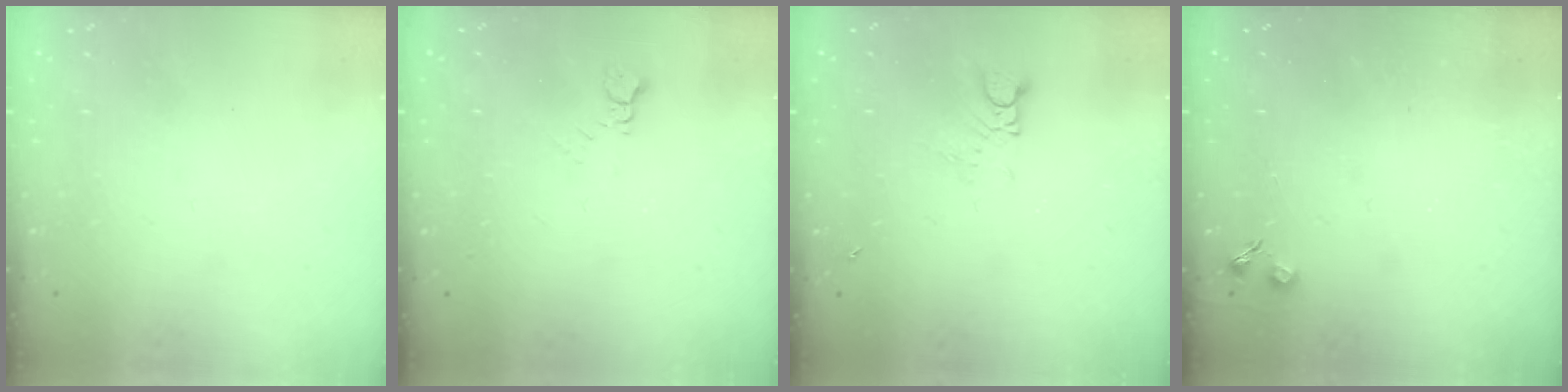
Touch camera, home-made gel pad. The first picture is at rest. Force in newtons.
{"total": 3.0, "press": 3.0, "slide": 0.4}
{"total": 2.7, "press": 2.7, "slide": 0.2}
{"total": 2.3, "press": 2.3, "slide": 0.4}